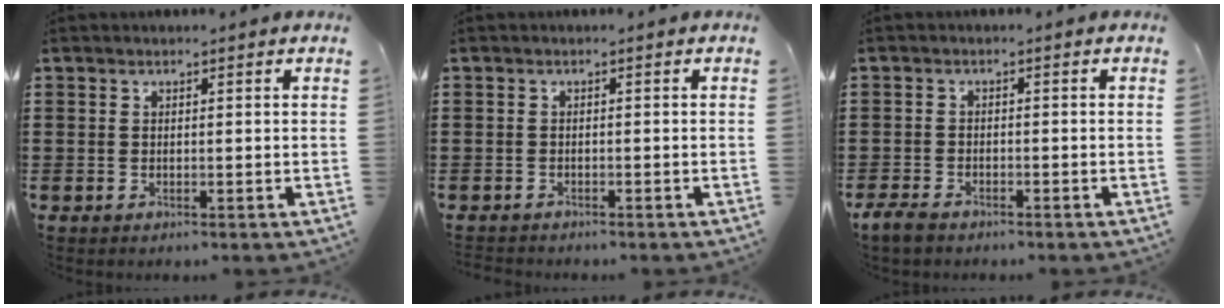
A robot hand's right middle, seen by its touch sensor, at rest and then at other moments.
{"total": 1.0, "force": [-0.9, 0.3, -0.2], "torque": [0.001, 0.004, -0.022]}
{"total": 2.5, "force": [-1.9, 1.1, 1.1], "torque": [-0.036, 0.001, -0.043]}